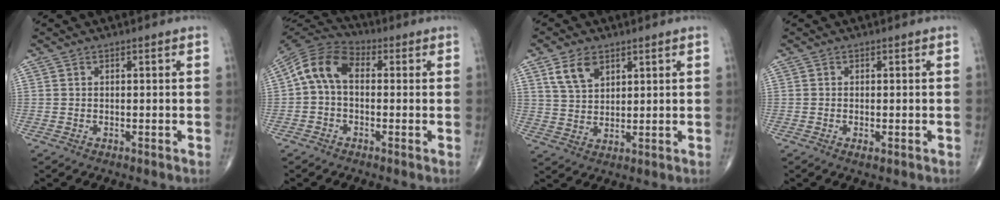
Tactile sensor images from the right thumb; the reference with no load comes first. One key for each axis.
{"total": 9.5, "fx": 0.5, "fy": 6.3, "fz": 7.1, "tx": -0.125, "ty": 0.028, "tz": -0.009}
{"total": 6.5, "fx": 3.5, "fy": 3.9, "fz": 3.8, "tx": -0.058, "ty": -0.015, "tz": 0.072}
{"total": 1.3, "fx": -0.5, "fy": 0.5, "fz": 1.1, "tx": -0.022, "ty": -0.004, "tz": -0.008}